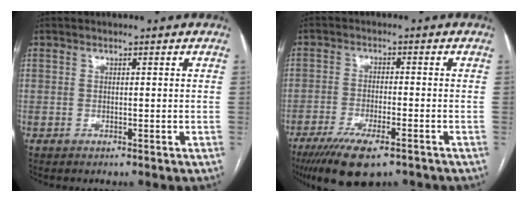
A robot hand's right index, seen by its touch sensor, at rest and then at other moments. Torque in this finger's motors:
{"motor_torque": [1.41, -0.73, 0.43, 0.05]}